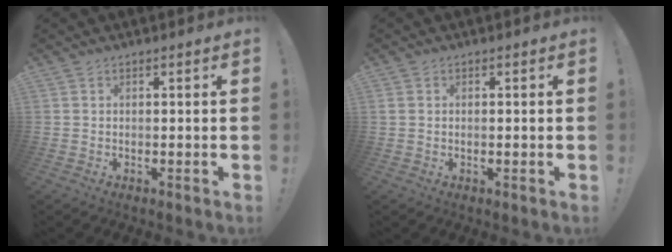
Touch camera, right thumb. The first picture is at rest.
{"total": 0.7, "force": [-0.1, 0.4, 0.5], "torque": [-0.007, 0.003, -0.002]}